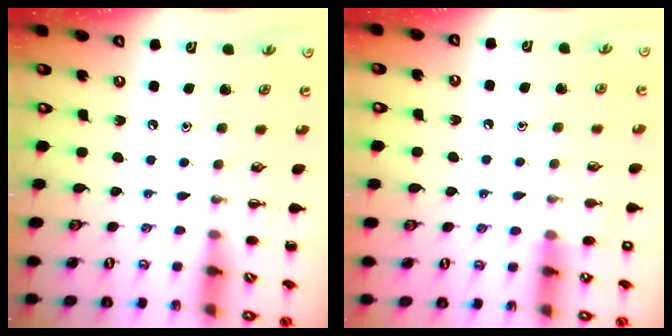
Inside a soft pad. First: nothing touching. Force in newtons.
{"total": 6.0, "press": 5.7, "slide": 1.9}